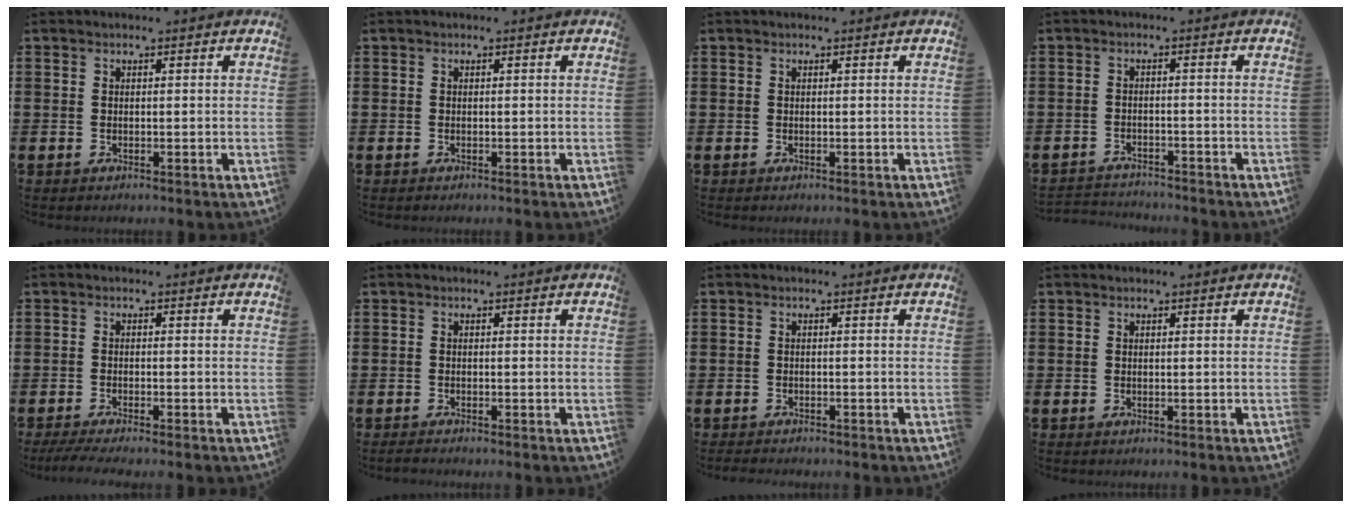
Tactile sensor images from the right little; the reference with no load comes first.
{"total": 0.0}
{"total": 0.6, "force": [0.6, -0.1, 0.0], "torque": [0.002, 0.004, 0.012]}
{"total": 2.1, "force": [-2.1, 0.1, -0.3], "torque": [-0.002, 0.002, -0.047]}
{"total": 1.7, "force": [-1.2, 0.0, 1.1], "torque": [-0.017, -0.001, -0.023]}
{"total": 0.6, "force": [-0.5, 0.0, 0.3], "torque": [-0.006, -0.002, -0.011]}
{"total": 0.0}
{"total": 0.0}